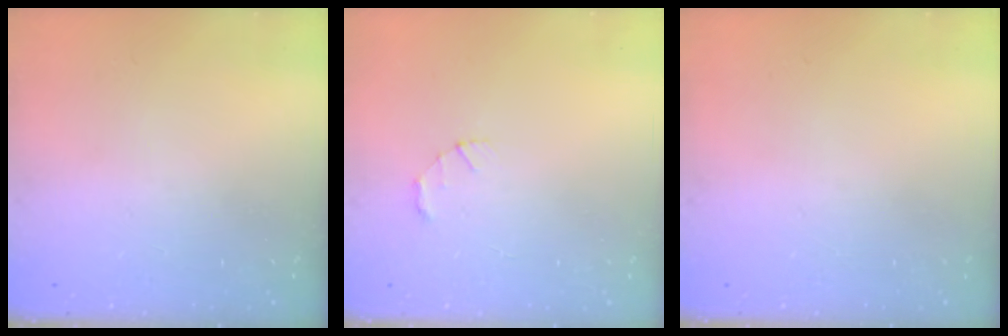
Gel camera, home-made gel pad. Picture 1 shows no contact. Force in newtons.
{"total": 1.4, "press": 1.3, "slide": 0.3}
{"total": 0.0}